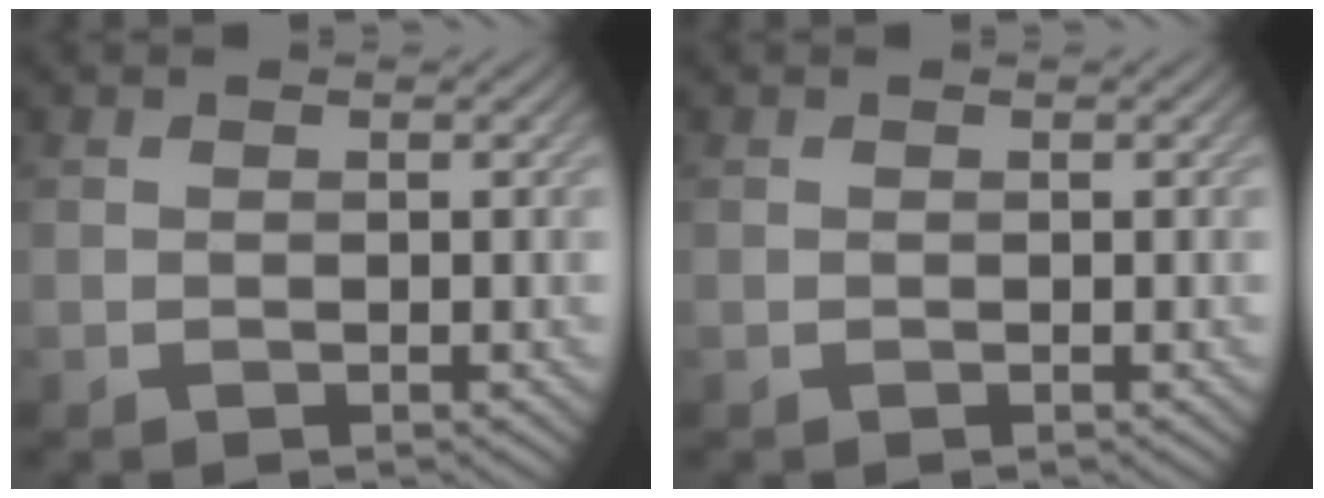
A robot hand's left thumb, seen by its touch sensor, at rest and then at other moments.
{"total": 0.0}